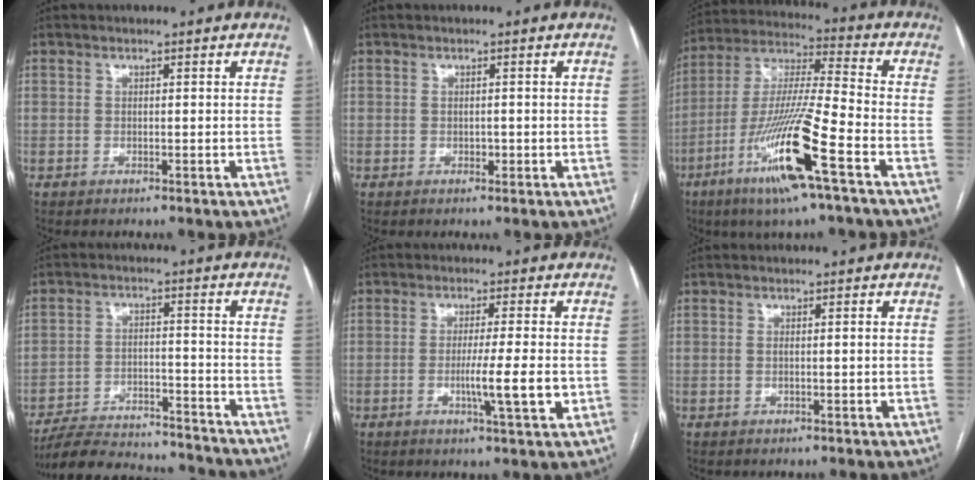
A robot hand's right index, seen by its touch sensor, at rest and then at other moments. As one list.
[{"total": 0.7, "force": [-0.2, 0.6, 0.4], "torque": [-0.004, 0.002, -0.002]}, {"total": 17.0, "force": [-7.8, 0.0, 15.0], "torque": [-0.311, -0.025, -0.149]}, {"total": 17.0, "force": [-16.0, 3.1, 4.6], "torque": [-0.090, 0.001, -0.232]}, {"total": 6.7, "force": [-1.5, -0.3, 6.5], "torque": [-0.107, -0.012, -0.024]}, {"total": 0.9, "force": [-0.1, -0.2, 0.9], "torque": [-0.017, -0.001, 0.000]}]